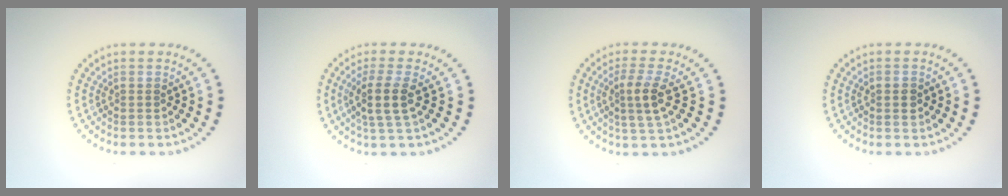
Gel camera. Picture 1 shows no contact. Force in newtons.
{"total": 2.9, "press": 2.4, "slide": 1.6}
{"total": 2.7, "press": 2.3, "slide": 1.4}
{"total": 1.3, "press": 1.3, "slide": 0.1}